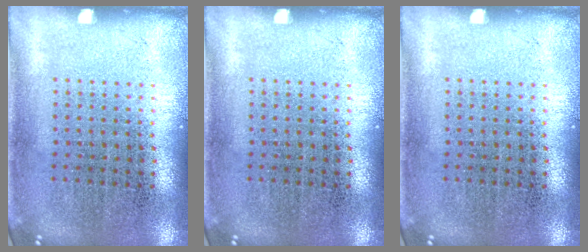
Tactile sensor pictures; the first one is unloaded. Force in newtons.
{"total": 0.0}
{"total": 0.0}